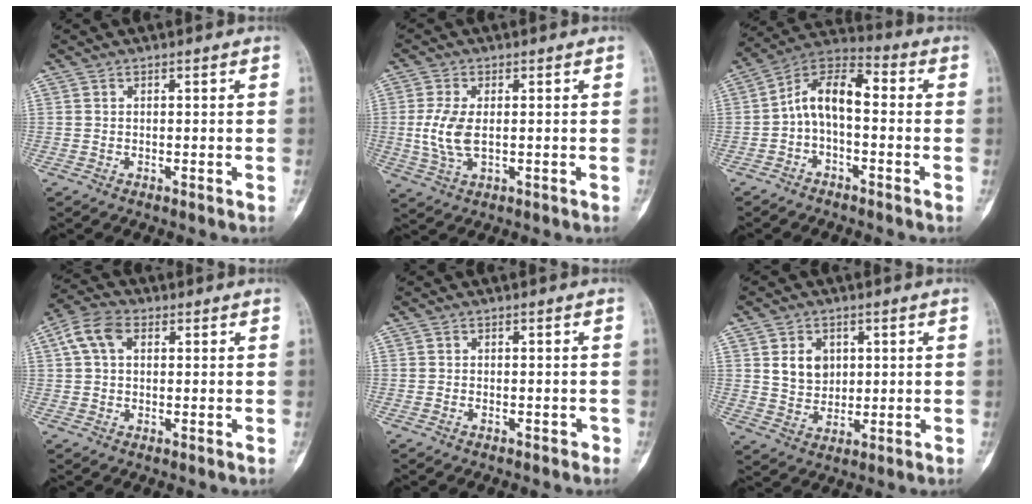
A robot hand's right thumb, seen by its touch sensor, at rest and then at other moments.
{"total": 6.6, "force": [-0.2, 3.3, 5.7], "torque": [-0.134, -0.005, -0.001]}
{"total": 9.9, "force": [-0.8, 5.2, 8.4], "torque": [-0.136, 0.046, -0.029]}
{"total": 6.3, "force": [2.0, 4.0, 4.4], "torque": [-0.090, 0.019, 0.034]}
{"total": 1.1, "force": [-0.7, 0.6, 0.5], "torque": [-0.006, 0.007, -0.008]}
{"total": 6.1, "force": [1.9, 4.9, 3.2], "torque": [-0.031, -0.014, 0.042]}